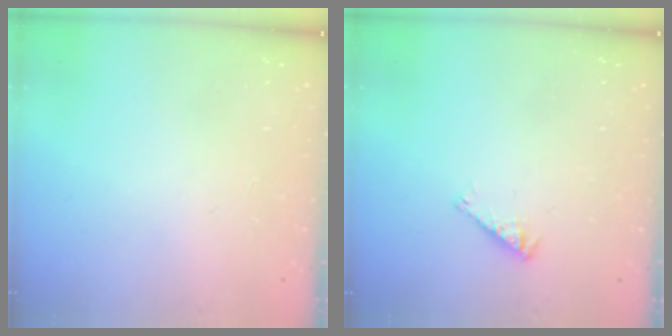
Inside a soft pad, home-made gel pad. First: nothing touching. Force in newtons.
{"total": 2.8, "press": 2.7, "slide": 0.5}